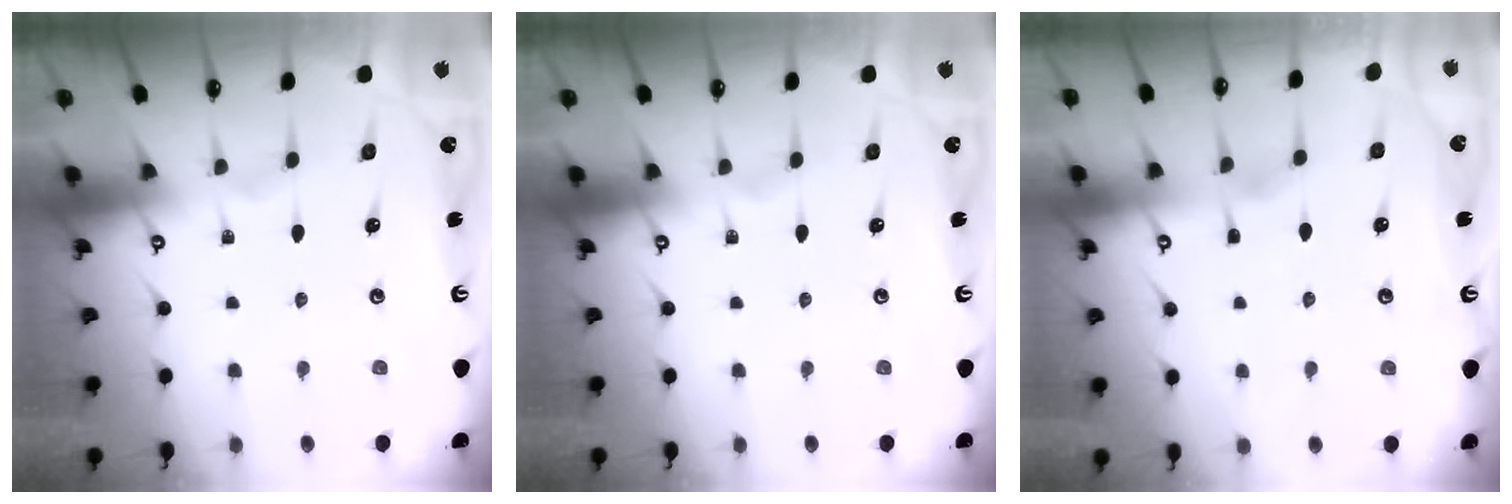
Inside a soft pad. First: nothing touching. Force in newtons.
{"total": 0.0}
{"total": 1.9, "press": 1.9, "slide": 0.4}